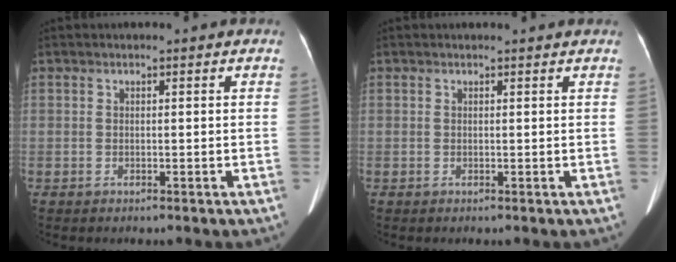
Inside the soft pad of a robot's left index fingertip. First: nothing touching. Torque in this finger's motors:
{"motor_torque": [-0.03, -0.47, -0.04, -0.05]}